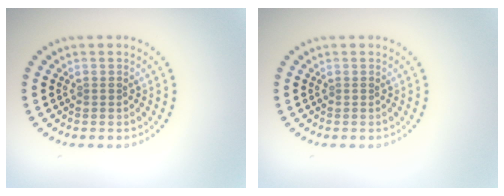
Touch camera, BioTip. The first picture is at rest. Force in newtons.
{"total": 0.0}